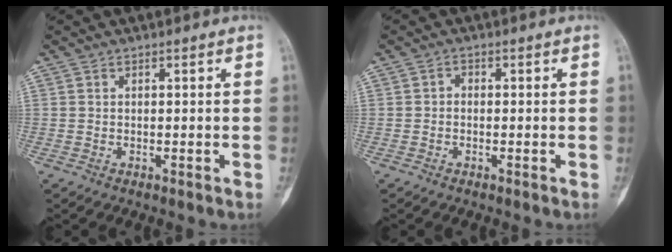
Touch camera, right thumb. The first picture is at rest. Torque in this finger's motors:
{"motor_torque": [-0.10, 0.56, 0.25, -0.11, -0.04]}